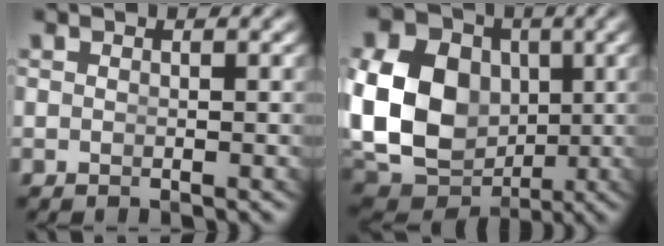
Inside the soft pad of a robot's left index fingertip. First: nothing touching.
{"total": 14.3, "force": [0.0, 11.5, 8.5], "torque": [-0.165, -0.034, 0.008]}